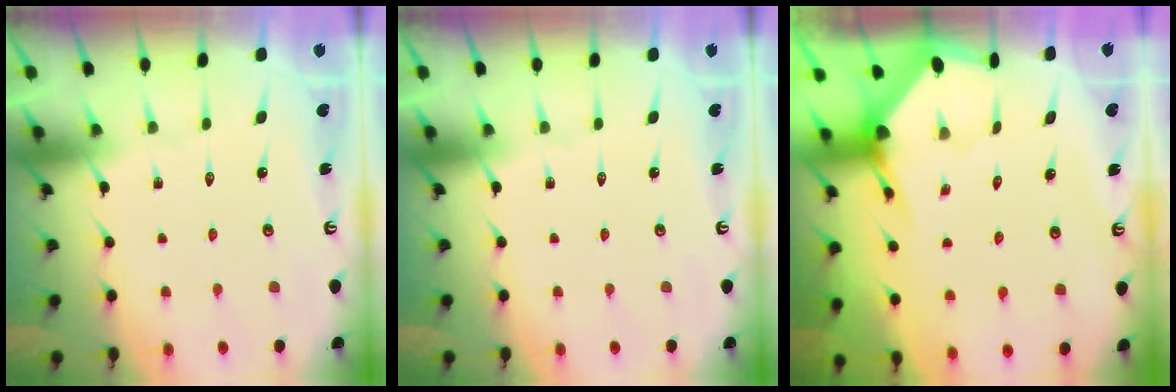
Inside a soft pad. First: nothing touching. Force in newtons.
{"total": 0.0}
{"total": 3.4, "press": 3.4, "slide": 0.2}